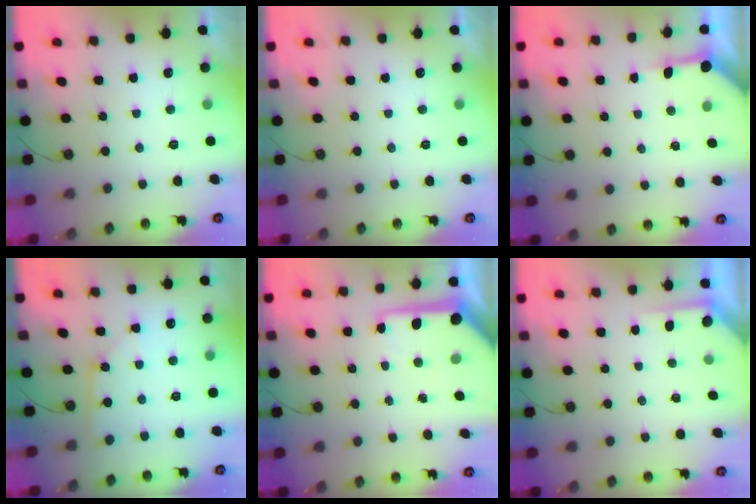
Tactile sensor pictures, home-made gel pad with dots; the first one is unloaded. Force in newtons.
{"total": 0.0}
{"total": 3.5, "press": 3.5, "slide": 0.5}
{"total": 2.1, "press": 2.1, "slide": 0.3}
{"total": 10.5, "press": 10.4, "slide": 1.1}
{"total": 1.5, "press": 1.5, "slide": 0.3}